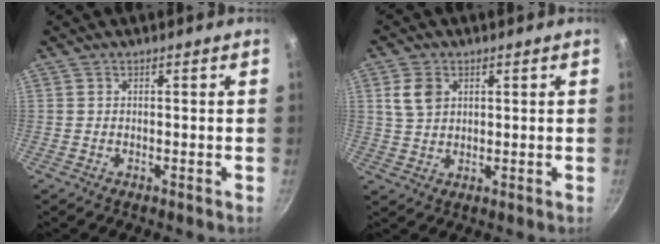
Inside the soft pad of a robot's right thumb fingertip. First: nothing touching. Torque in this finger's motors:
{"motor_torque": [0.25, 1.79, 0.66, 0.21, 0.02]}